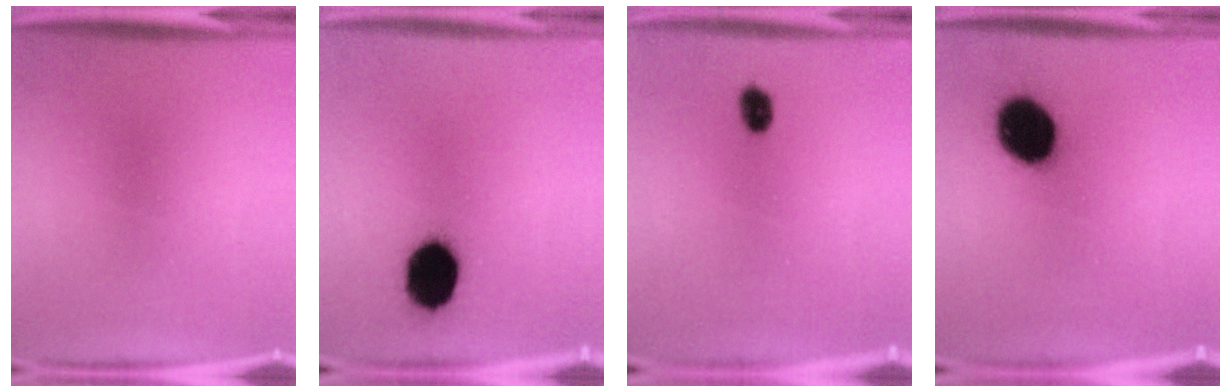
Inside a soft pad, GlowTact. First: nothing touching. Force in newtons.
{"total": 13.9}
{"total": 2.8}
{"total": 15.4}